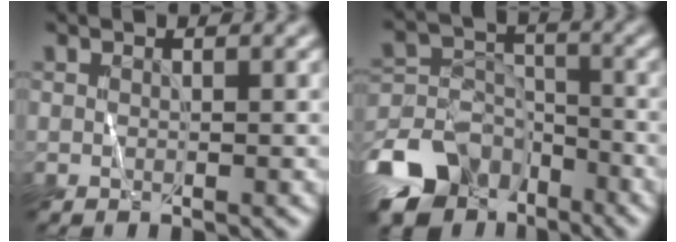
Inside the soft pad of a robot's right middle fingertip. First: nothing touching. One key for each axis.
{"total": 10.4, "fx": -6.9, "fy": 7.0, "fz": 3.4, "tx": -0.060, "ty": 0.009, "tz": -0.130}